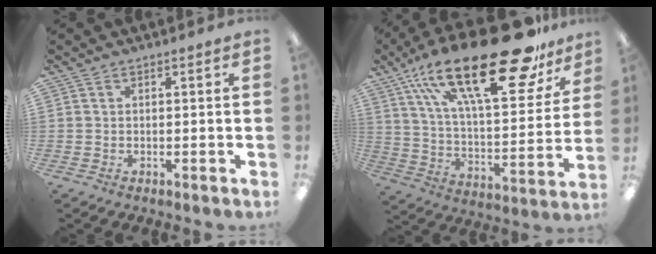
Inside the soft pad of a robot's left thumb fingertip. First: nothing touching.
{"total": 32.2, "force": [20.0, 10.9, 22.7], "torque": [-0.364, -0.113, 0.329]}